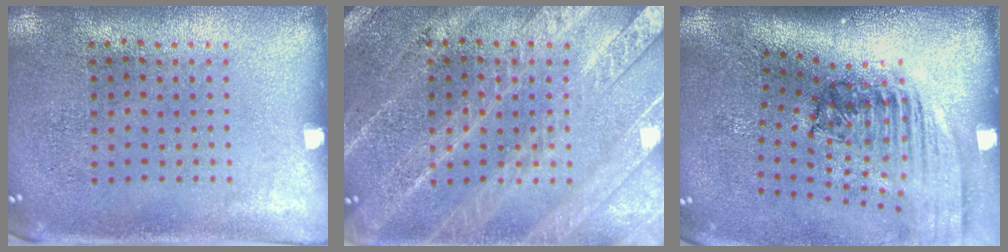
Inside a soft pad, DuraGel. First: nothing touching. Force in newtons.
{"total": 3.2, "press": 3.2, "slide": 0.3}
{"total": 2.6, "press": 1.7, "slide": 1.9}